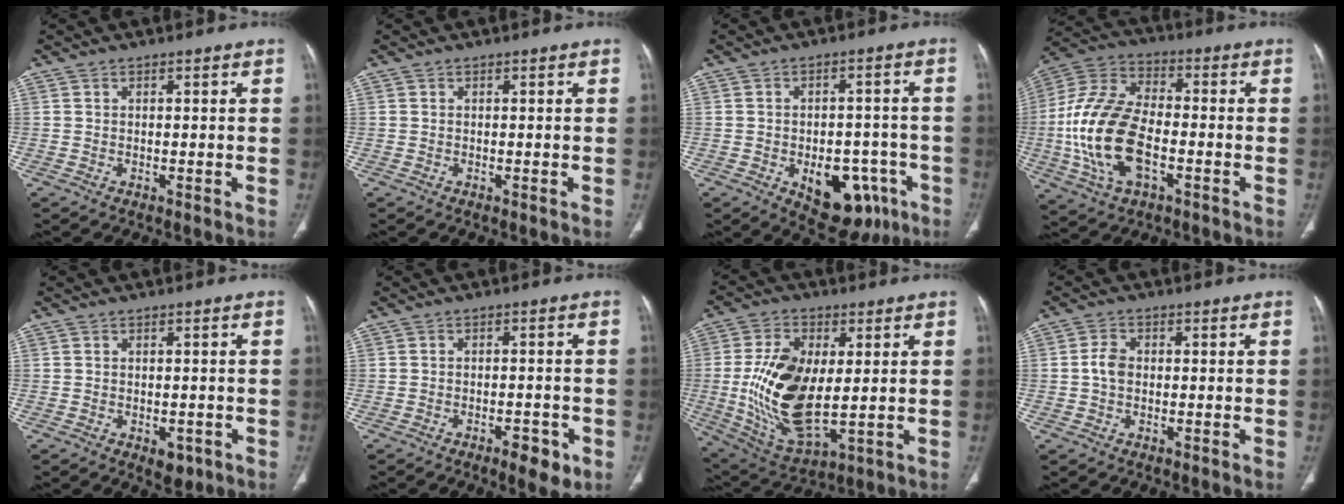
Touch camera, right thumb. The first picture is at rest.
{"total": 0.0}
{"total": 13.5, "force": [-5.6, 8.2, 9.2], "torque": [-0.084, 0.029, -0.061]}
{"total": 19.0, "force": [-4.0, 10.5, 15.3], "torque": [-0.317, 0.021, -0.073]}
{"total": 3.3, "force": [-1.4, 2.0, 2.2], "torque": [-0.018, 0.002, -0.010]}
{"total": 5.4, "force": [-2.7, 2.2, 4.0], "torque": [-0.049, 0.008, -0.035]}
{"total": 18.0, "force": [0.5, 9.2, 15.5], "torque": [-0.295, -0.016, 0.025]}
{"total": 3.2, "force": [-0.2, 2.3, 2.2], "torque": [-0.040, 0.007, -0.009]}